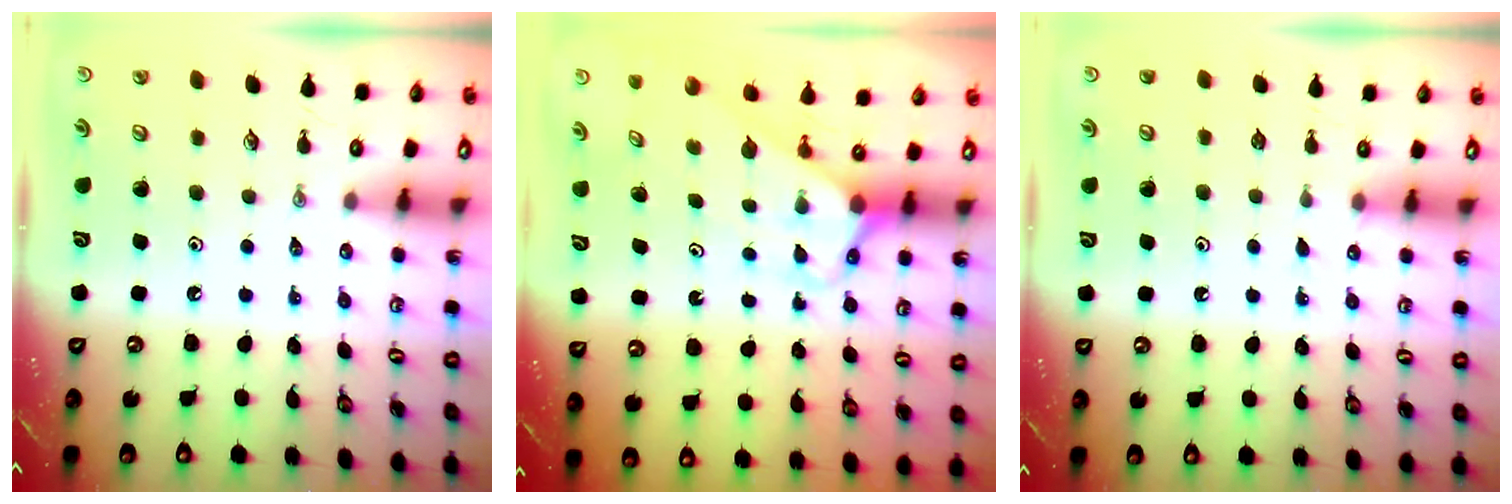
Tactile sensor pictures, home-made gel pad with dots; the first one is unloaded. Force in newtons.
{"total": 2.7, "press": 2.7, "slide": 0.1}
{"total": 1.7, "press": 1.6, "slide": 0.2}